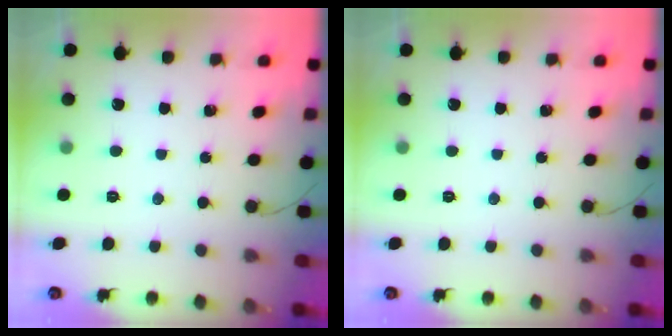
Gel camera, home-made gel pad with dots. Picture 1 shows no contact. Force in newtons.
{"total": 0.0}